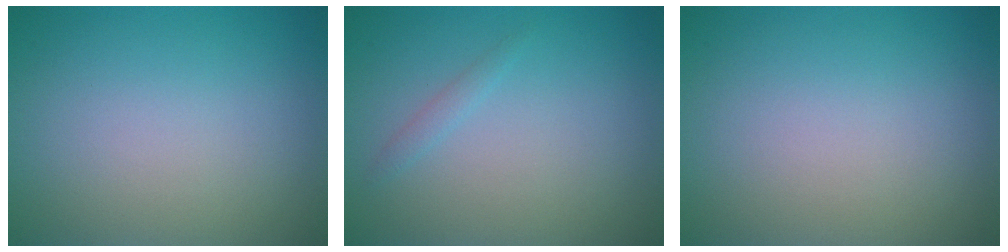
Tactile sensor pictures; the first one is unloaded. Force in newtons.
{"total": 0.8, "press": 0.8, "slide": 0.0}
{"total": 0.0}